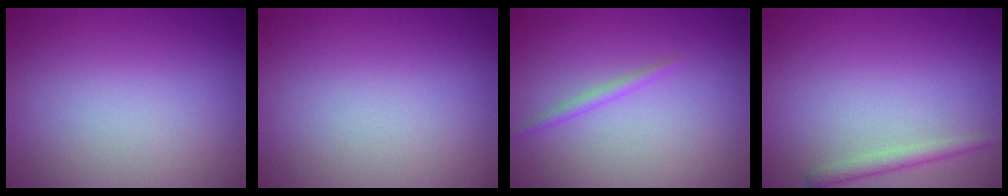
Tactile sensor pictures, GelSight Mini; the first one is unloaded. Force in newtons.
{"total": 0.0}
{"total": 0.5, "press": 0.5, "slide": 0.1}
{"total": 1.4, "press": 1.4, "slide": 0.1}